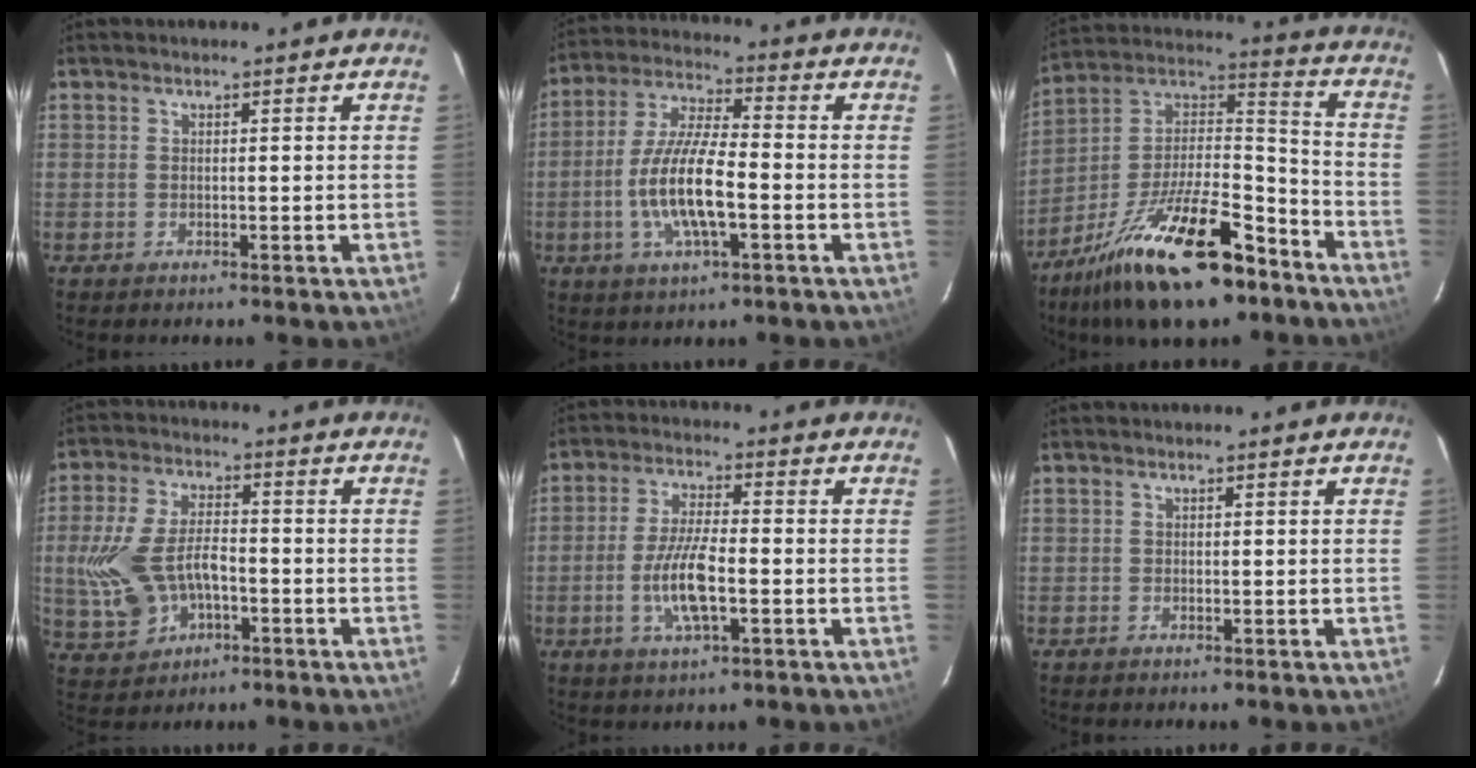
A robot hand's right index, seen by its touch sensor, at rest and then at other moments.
{"total": 12.7, "force": [-3.3, 3.4, 11.8], "torque": [-0.242, 0.001, -0.064]}
{"total": 23.9, "force": [-15.1, 8.9, 16.3], "torque": [-0.303, 0.005, -0.247]}
{"total": 12.1, "force": [-2.6, 7.3, 9.3], "torque": [-0.212, 0.007, -0.035]}
{"total": 8.8, "force": [-2.4, 2.3, 8.1], "torque": [-0.165, -0.002, -0.048]}
{"total": 0.0}